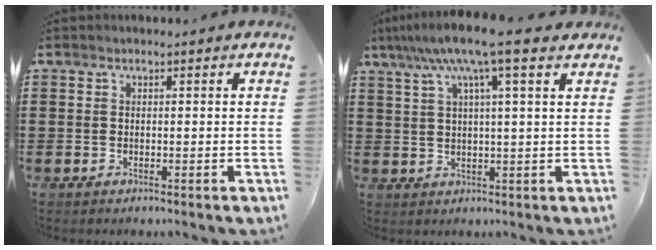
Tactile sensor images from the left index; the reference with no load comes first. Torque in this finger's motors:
{"motor_torque": [2.14, 0.00, 1.06, 0.21]}